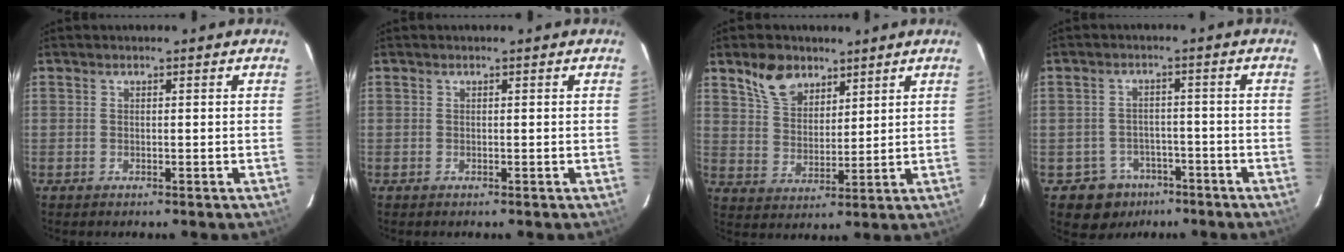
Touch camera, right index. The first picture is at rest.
{"total": 0.0}
{"total": 8.5, "force": [5.8, 5.0, 3.7], "torque": [-0.071, 0.020, 0.115]}
{"total": 6.4, "force": [-3.9, 5.1, 0.2], "torque": [-0.015, 0.030, -0.050]}